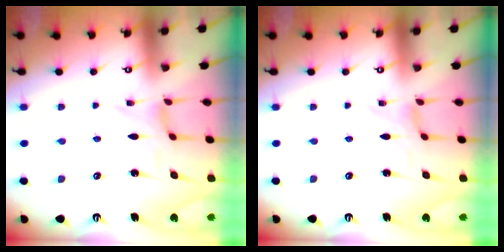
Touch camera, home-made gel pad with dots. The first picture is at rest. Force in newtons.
{"total": 0.0}